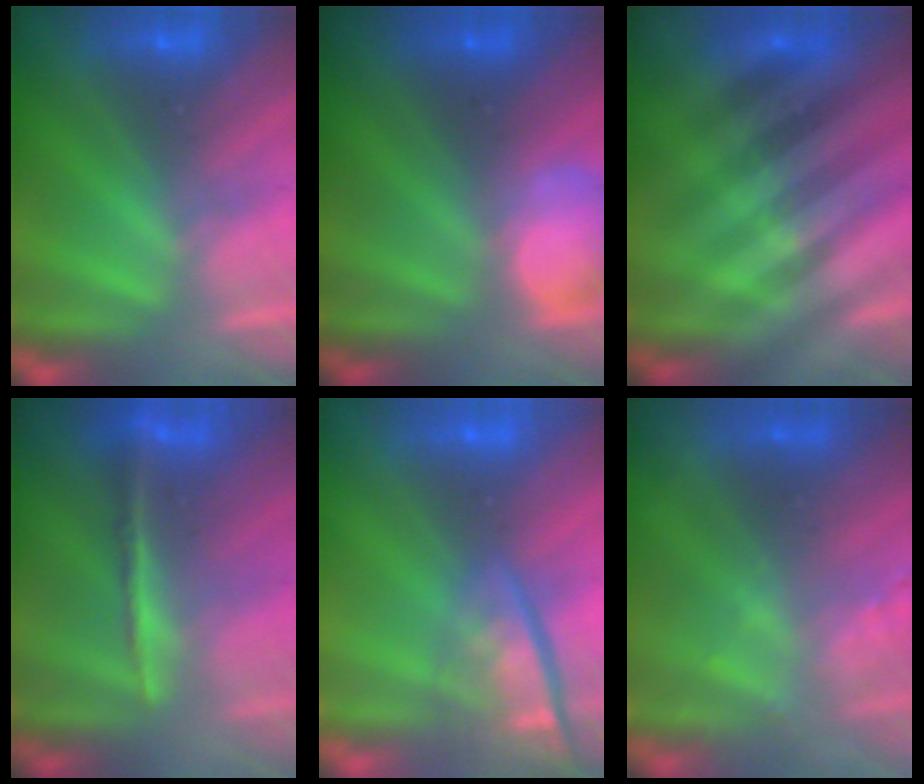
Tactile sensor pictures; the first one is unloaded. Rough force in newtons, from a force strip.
{"total": 2.5}
{"total": 2.6}
{"total": 2.0}
{"total": 4.5}
{"total": 2.4}